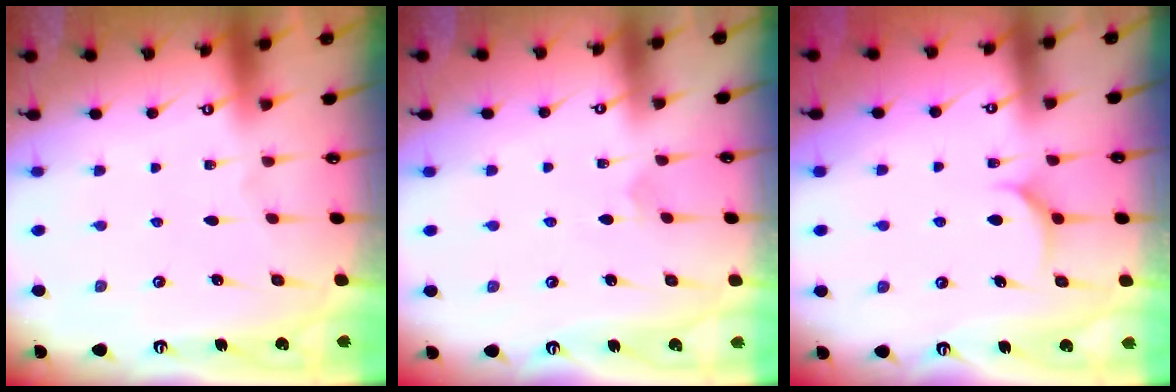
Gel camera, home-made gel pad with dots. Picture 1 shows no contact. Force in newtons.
{"total": 3.5, "press": 3.5, "slide": 0.3}
{"total": 6.5, "press": 6.5, "slide": 0.6}